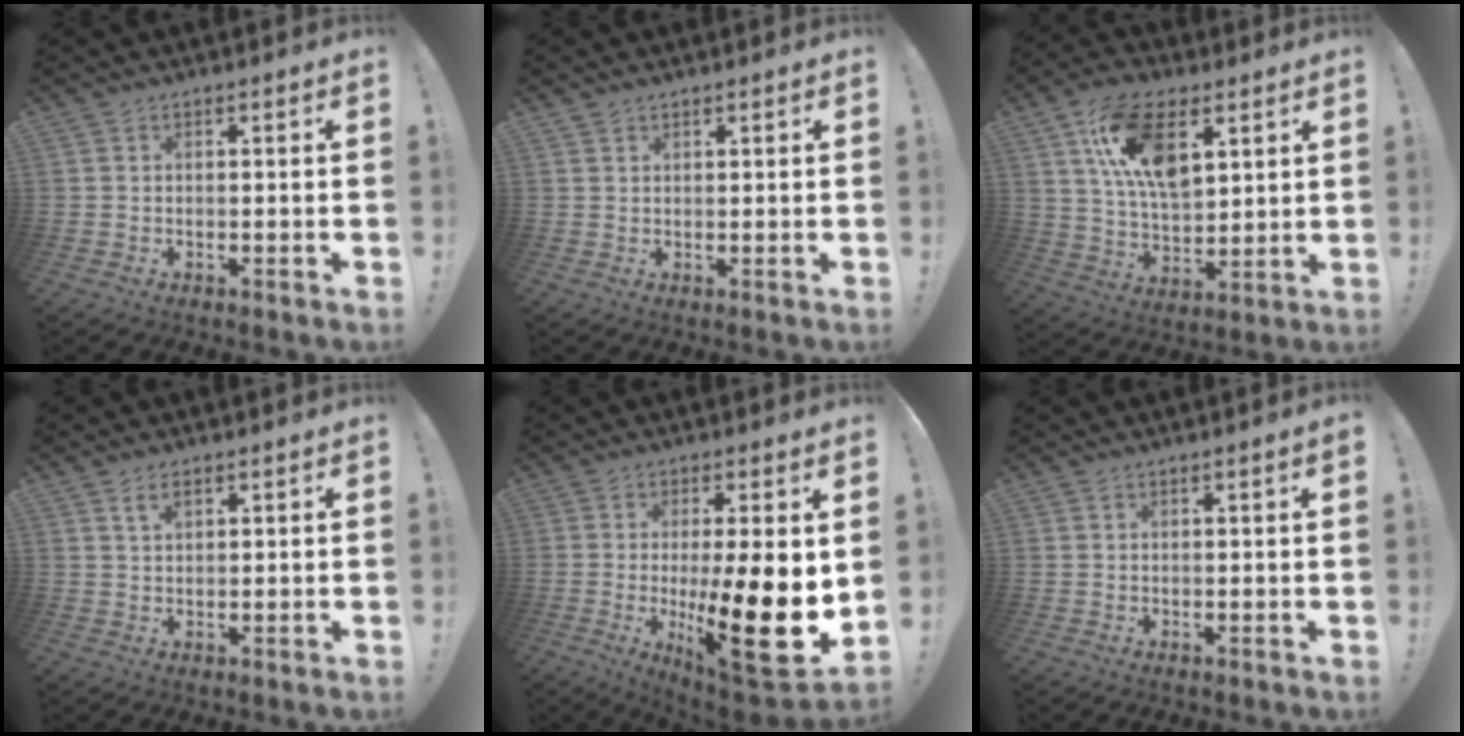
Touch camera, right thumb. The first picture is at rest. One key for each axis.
{"total": 1.1, "fx": 0.9, "fy": 0.5, "fz": 0.4, "tx": -0.007, "ty": 0.000, "tz": 0.018}
{"total": 17.3, "fx": 7.4, "fy": 9.4, "fz": 12.6, "tx": -0.213, "ty": -0.015, "tz": 0.132}
{"total": 2.7, "fx": 1.6, "fy": 1.3, "fz": 1.8, "tx": -0.030, "ty": -0.003, "tz": 0.027}
{"total": 20.3, "fx": -1.9, "fy": 3.4, "fz": 19.9, "tx": -0.321, "ty": -0.023, "tz": -0.024}
{"total": 0.8, "fx": 0.5, "fy": -0.2, "fz": 0.6, "tx": -0.012, "ty": 0.002, "tz": 0.008}